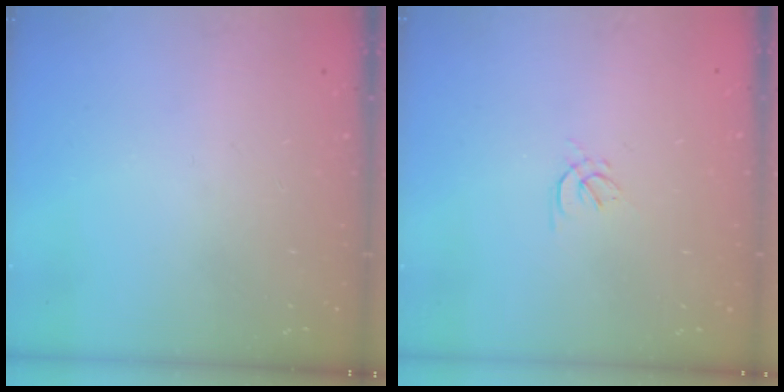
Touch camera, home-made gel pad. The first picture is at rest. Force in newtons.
{"total": 1.5, "press": 1.4, "slide": 0.6}